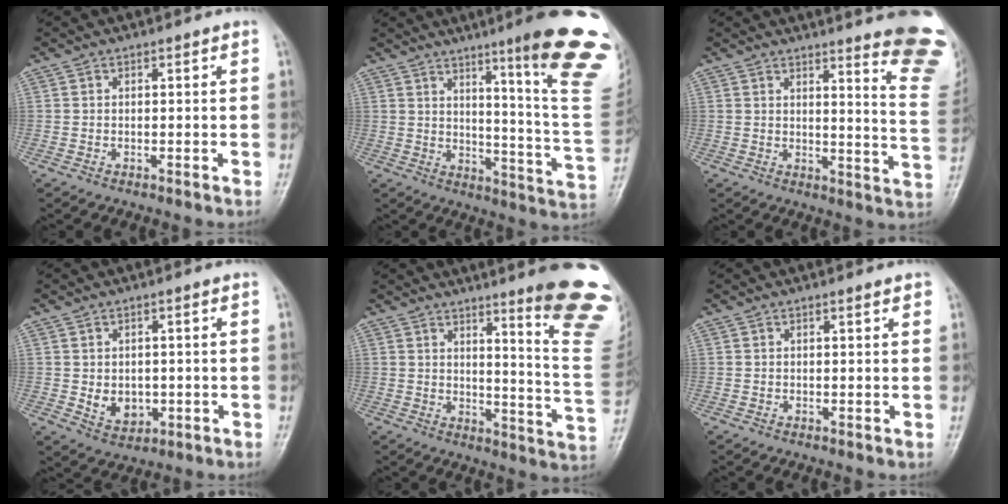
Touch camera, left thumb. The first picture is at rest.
{"total": 23.3, "force": [12.5, 1.9, 19.5], "torque": [-0.208, -0.071, 0.168]}
{"total": 16.3, "force": [12.7, 1.5, 10.1], "torque": [-0.097, -0.126, 0.135]}
{"total": 5.2, "force": [-0.5, 4.1, 3.1], "torque": [-0.029, -0.005, 0.004]}
{"total": 19.5, "force": [12.2, 2.0, 15.0], "torque": [-0.158, -0.093, 0.151]}
{"total": 1.2, "force": [0.8, 0.3, 0.9], "torque": [-0.012, -0.001, 0.007]}